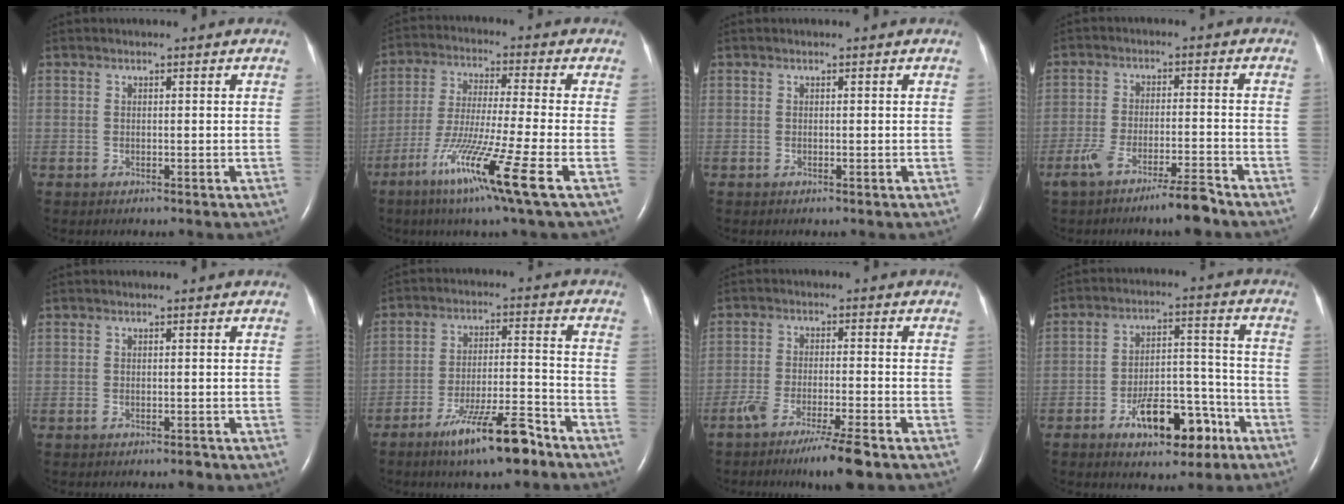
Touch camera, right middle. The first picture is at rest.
{"total": 13.7, "force": [-6.6, -1.5, 11.9], "torque": [-0.234, -0.043, -0.121]}
{"total": 0.0}
{"total": 6.9, "force": [-5.3, 0.2, 4.4], "torque": [-0.088, -0.006, -0.096]}
{"total": 1.1, "force": [-0.8, 0.2, 0.7], "torque": [-0.012, -0.001, -0.010]}
{"total": 11.1, "force": [-7.8, 1.2, 7.8], "torque": [-0.136, -0.014, -0.132]}
{"total": 8.0, "force": [-5.7, -0.1, 5.7], "torque": [-0.097, -0.020, -0.096]}
{"total": 10.9, "force": [-6.1, 4.5, 7.8], "torque": [-0.125, 0.022, -0.088]}